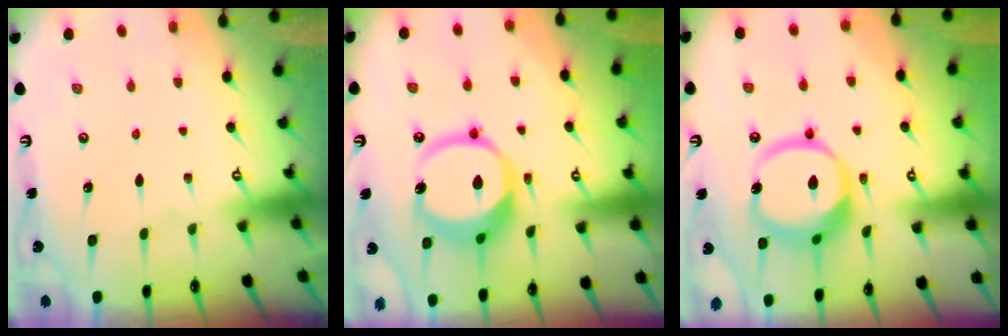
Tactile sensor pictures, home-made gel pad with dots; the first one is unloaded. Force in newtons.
{"total": 13.5, "press": 13.4, "slide": 1.8}
{"total": 14.7, "press": 14.5, "slide": 2.4}